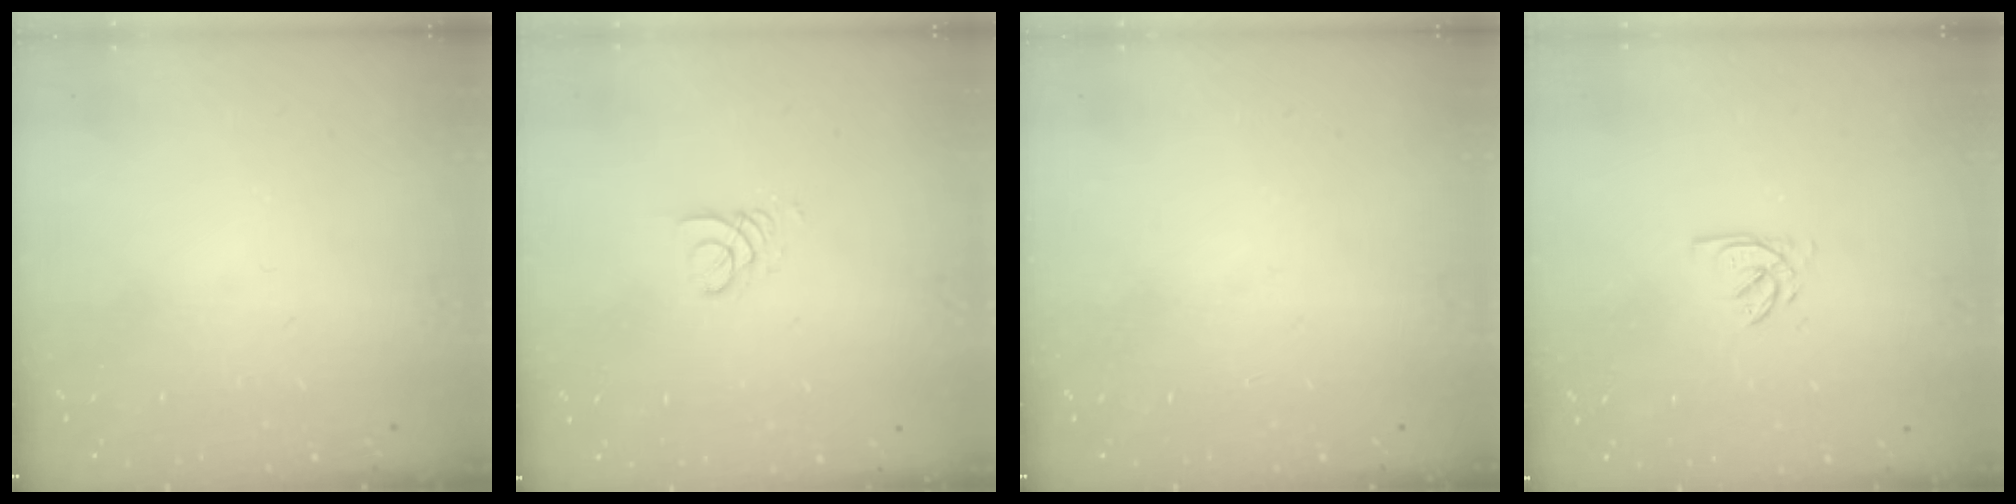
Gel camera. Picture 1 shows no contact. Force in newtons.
{"total": 2.6, "press": 2.6, "slide": 0.2}
{"total": 0.0}
{"total": 2.3, "press": 2.3, "slide": 0.3}